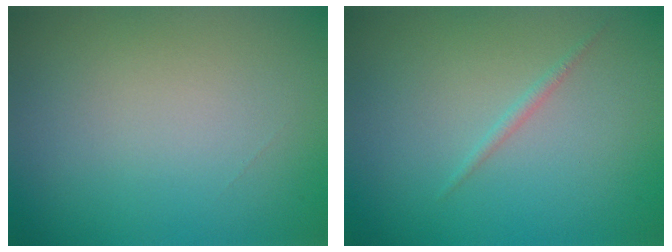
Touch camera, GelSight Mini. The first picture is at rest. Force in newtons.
{"total": 0.7, "press": 0.7, "slide": 0.1}